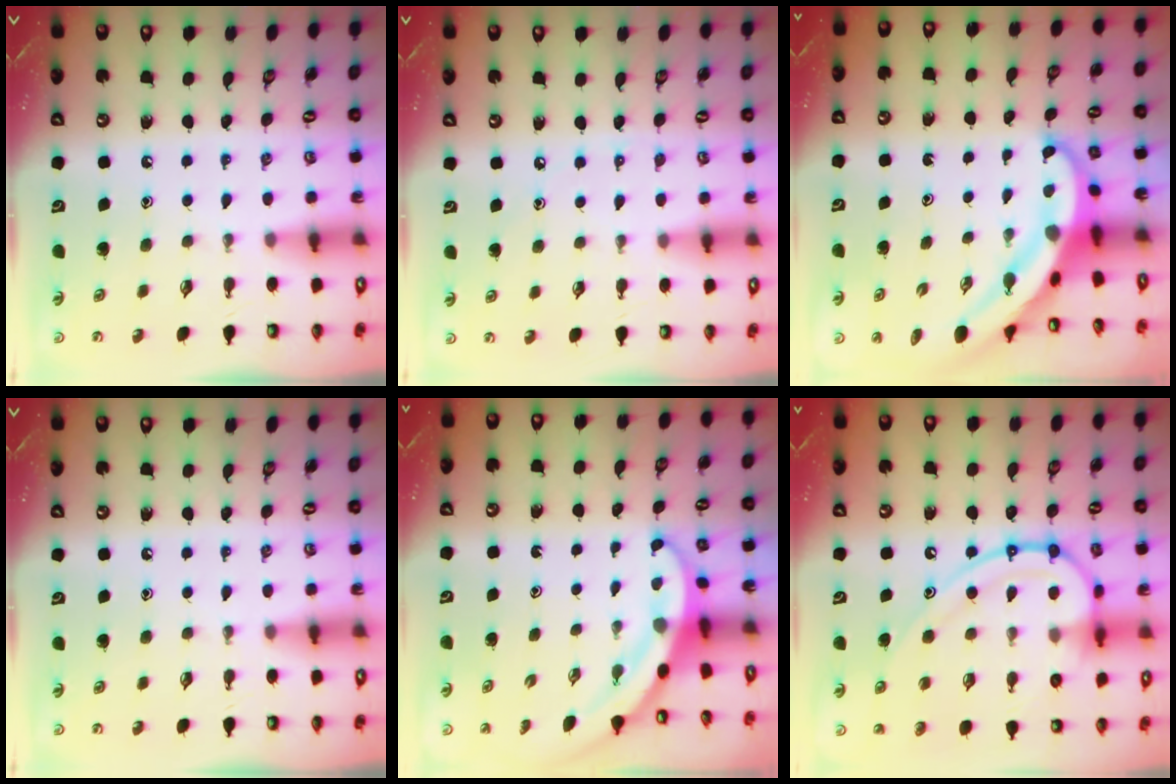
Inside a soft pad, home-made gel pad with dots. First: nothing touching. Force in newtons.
{"total": 2.3, "press": 2.3, "slide": 0.3}
{"total": 6.0, "press": 6.0, "slide": 0.2}
{"total": 0.0}
{"total": 3.0, "press": 3.0, "slide": 0.1}
{"total": 15.1, "press": 15.1, "slide": 1.4}